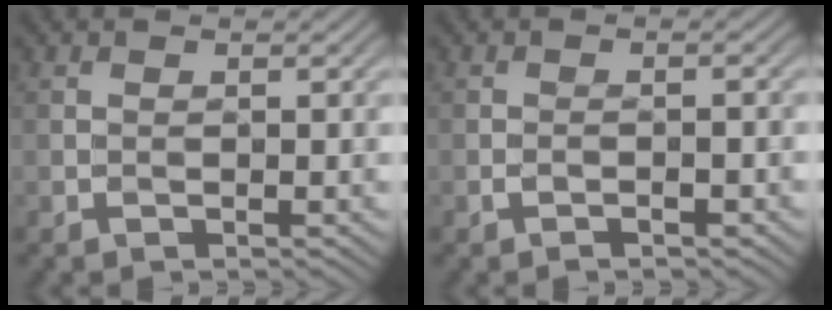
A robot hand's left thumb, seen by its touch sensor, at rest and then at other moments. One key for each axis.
{"total": 1.2, "fx": -1.0, "fy": 0.2, "fz": 0.7, "tx": -0.014, "ty": 0.000, "tz": -0.016}